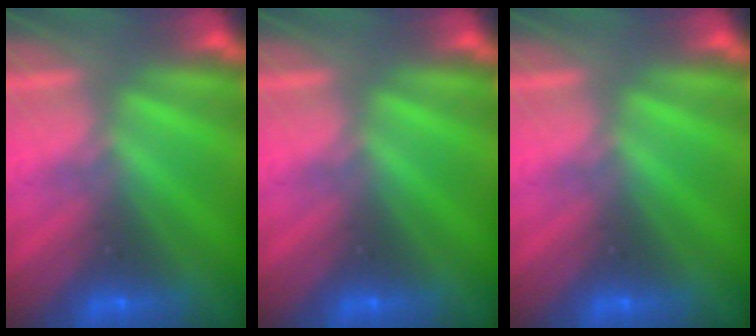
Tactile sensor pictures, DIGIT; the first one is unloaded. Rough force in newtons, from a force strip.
{"total": 0.0}
{"total": 0.0}